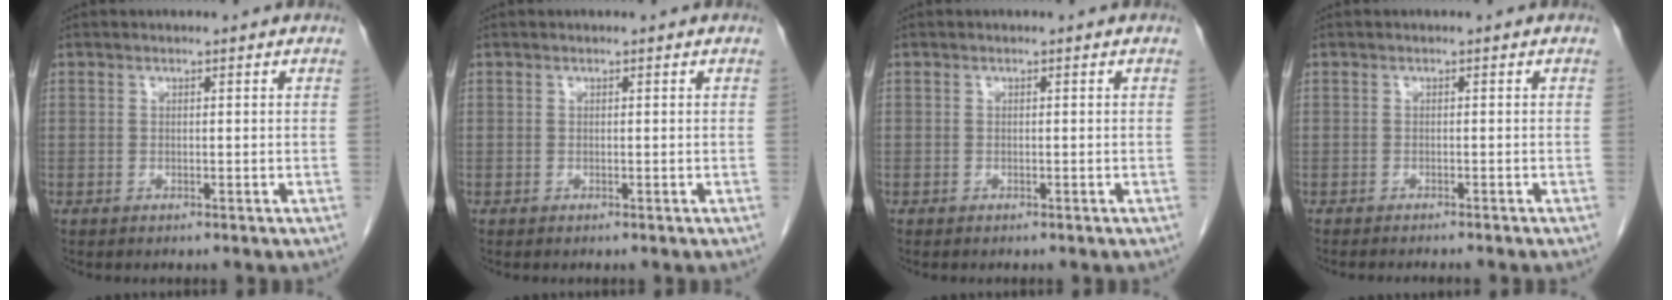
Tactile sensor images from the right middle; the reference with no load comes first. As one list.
[{"total": 0.0}, {"total": 0.0}, {"total": 4.4, "force": [-3.9, 0.1, 1.9], "torque": [-0.018, -0.004, -0.051]}]